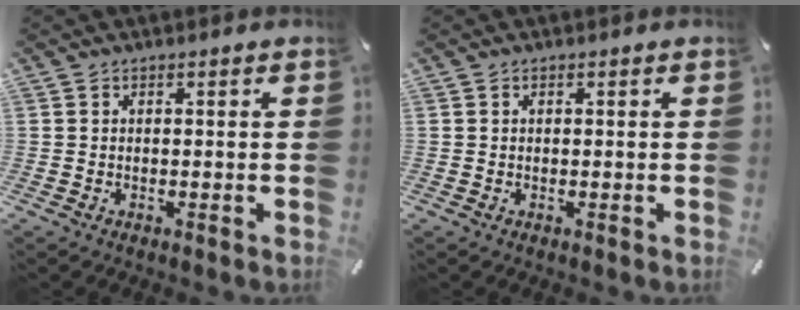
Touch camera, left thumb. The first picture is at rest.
{"total": 0.0}